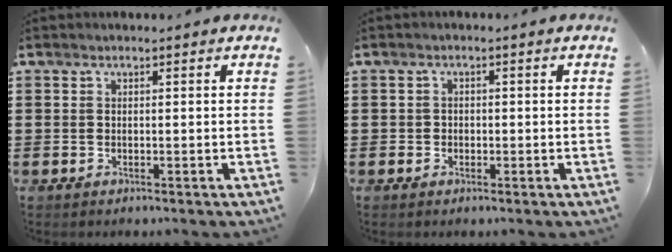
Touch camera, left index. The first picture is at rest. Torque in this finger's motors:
{"motor_torque": [-0.32, 0.60, -0.02, -0.01]}